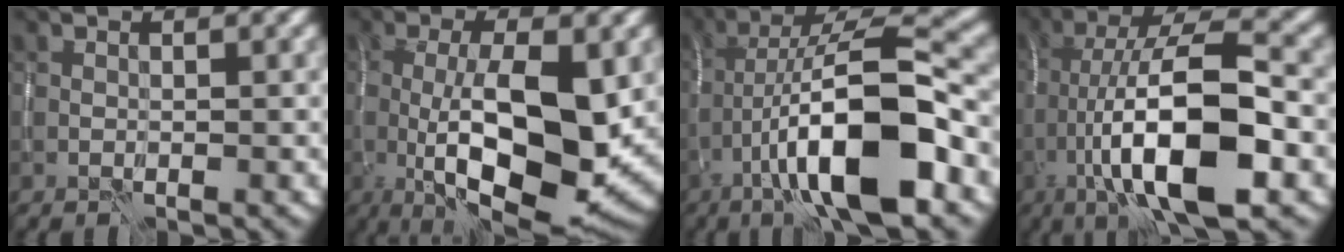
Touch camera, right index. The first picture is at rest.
{"total": 11.7, "force": [-1.3, 3.7, 11.0], "torque": [-0.179, -0.013, -0.020]}
{"total": 12.3, "force": [-5.2, 2.9, 10.8], "torque": [-0.179, 0.017, -0.087]}
{"total": 12.6, "force": [-4.0, 3.5, 11.5], "torque": [-0.191, 0.016, -0.071]}